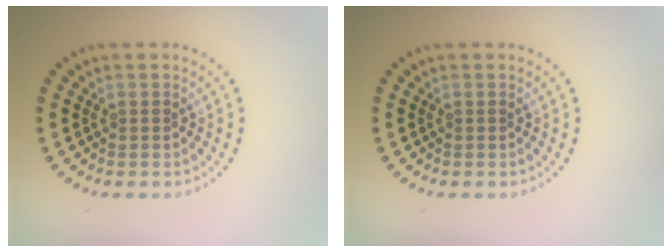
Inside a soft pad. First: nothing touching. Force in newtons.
{"total": 0.0}